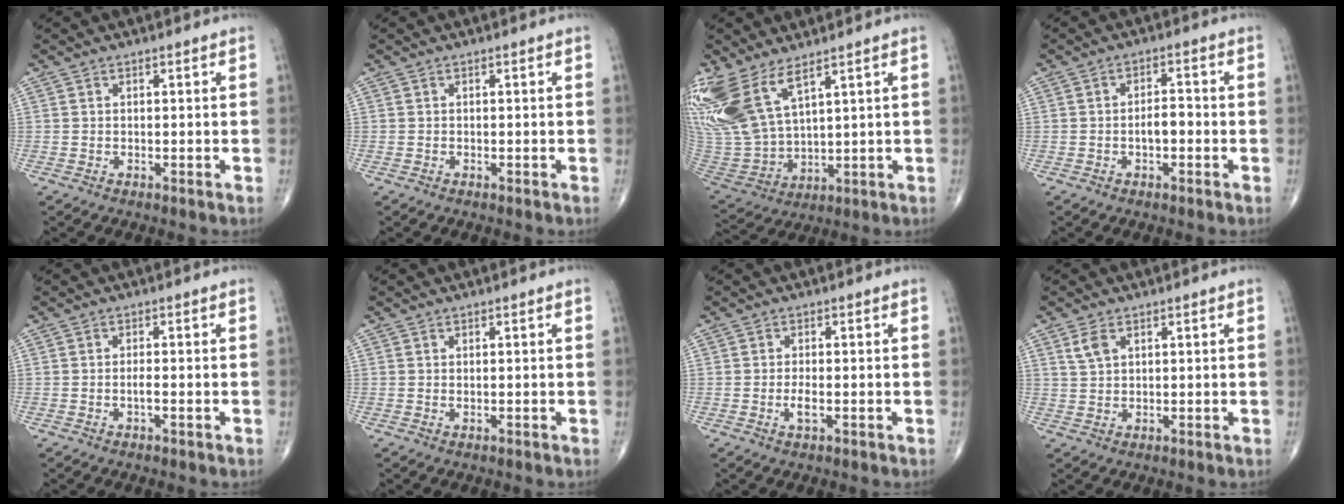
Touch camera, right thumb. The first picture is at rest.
{"total": 0.0}
{"total": 15.6, "force": [9.4, 6.4, 10.8], "torque": [-0.242, -0.044, 0.207]}
{"total": 3.4, "force": [-0.9, 1.7, 2.8], "torque": [-0.039, 0.016, -0.018]}
{"total": 1.4, "force": [-0.5, 0.3, 1.2], "torque": [-0.022, 0.000, -0.011]}
{"total": 0.0}
{"total": 2.2, "force": [-0.6, 0.8, 2.0], "torque": [-0.040, -0.003, -0.012]}
{"total": 2.9, "force": [1.5, 1.6, 1.9], "torque": [-0.037, 0.001, 0.035]}